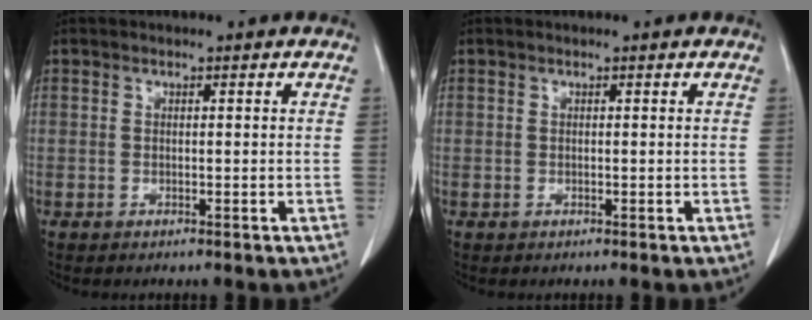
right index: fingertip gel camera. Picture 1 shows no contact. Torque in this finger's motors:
{"motor_torque": [0.00, 0.00, 0.01, 0.00]}